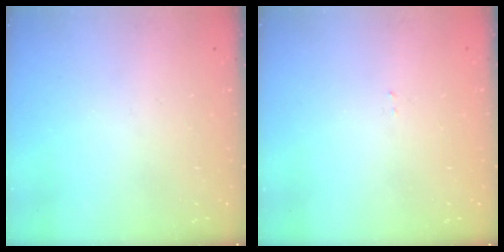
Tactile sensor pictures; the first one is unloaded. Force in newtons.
{"total": 1.5, "press": 1.5, "slide": 0.2}